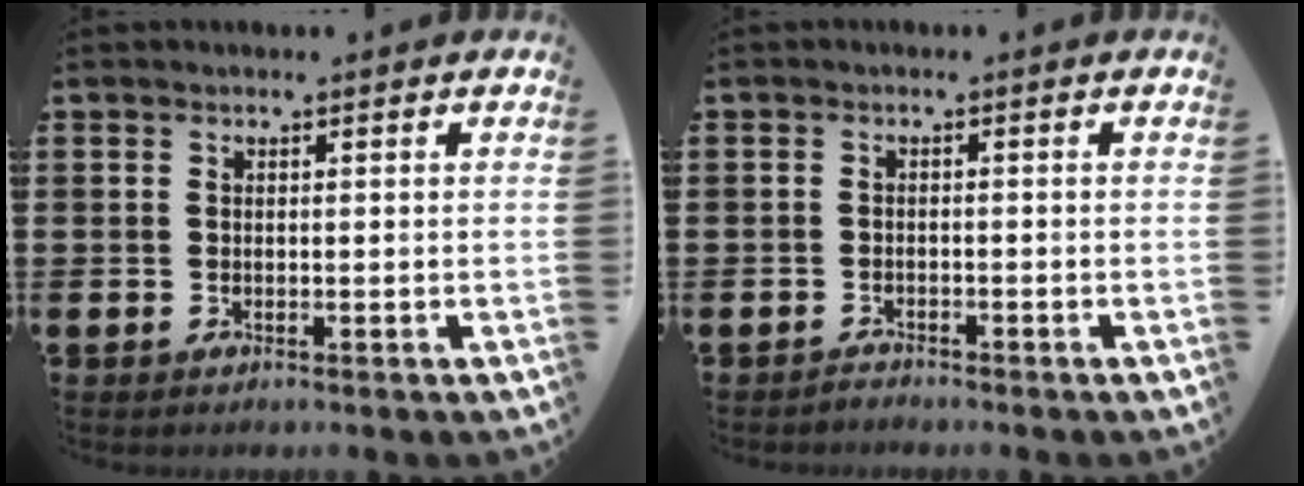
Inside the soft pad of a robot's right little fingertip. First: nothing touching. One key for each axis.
{"total": 1.1, "fx": -1.1, "fy": 0.0, "fz": -0.1, "tx": -0.001, "ty": 0.002, "tz": -0.023}